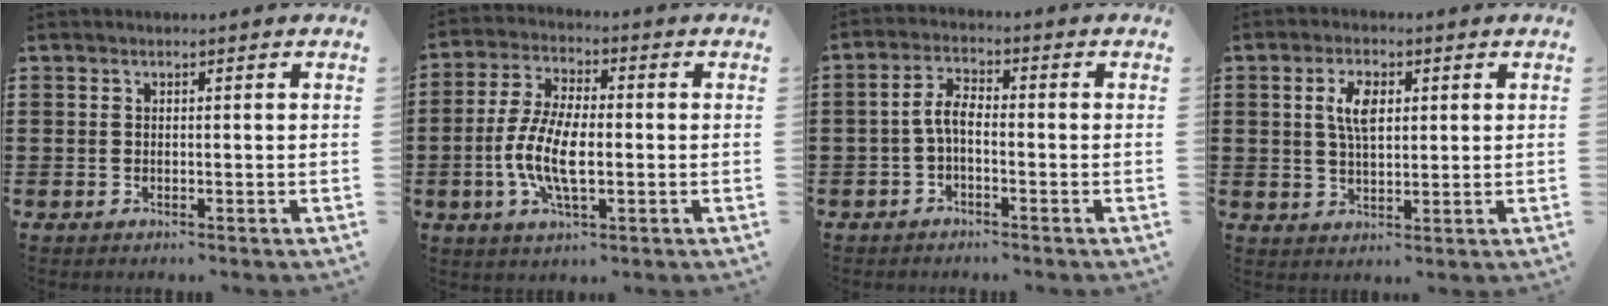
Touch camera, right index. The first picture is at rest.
{"total": 9.0, "force": [-1.9, 3.6, 8.1], "torque": [-0.184, -0.011, -0.041]}
{"total": 3.8, "force": [-1.0, 1.3, 3.4], "torque": [-0.083, 0.002, -0.026]}
{"total": 4.9, "force": [1.5, 2.2, 4.1], "torque": [-0.078, 0.009, 0.025]}